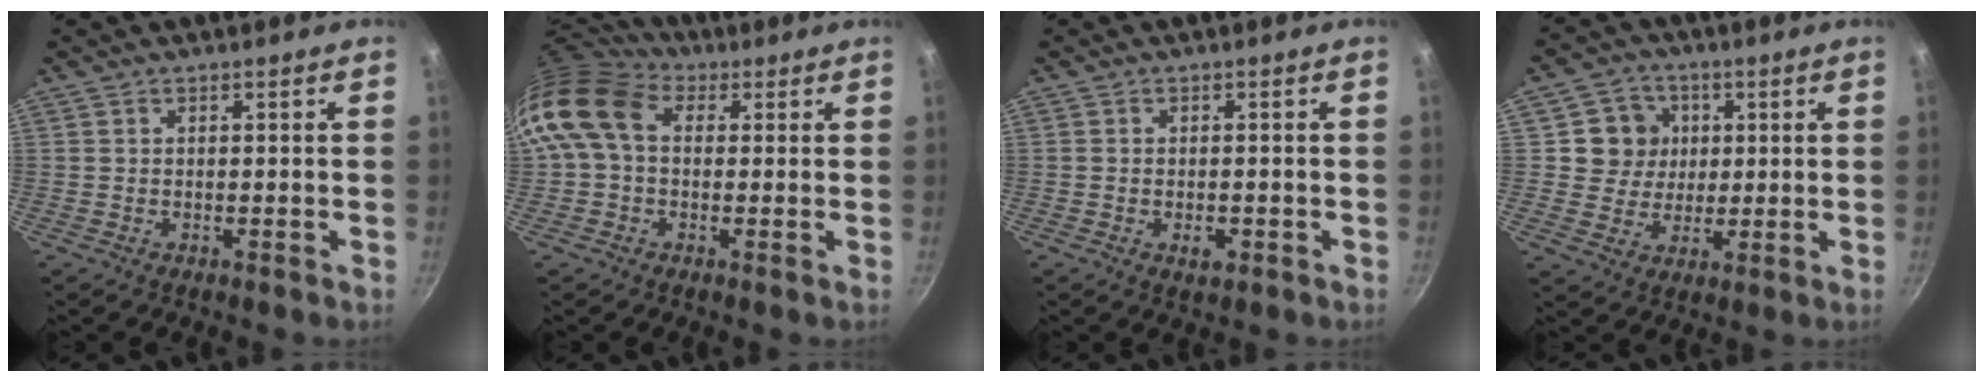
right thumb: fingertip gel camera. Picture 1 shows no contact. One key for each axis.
{"total": 11.5, "fx": 1.9, "fy": 8.4, "fz": 7.6, "tx": -0.133, "ty": 0.017, "tz": 0.015}
{"total": 2.5, "fx": -0.9, "fy": 1.3, "fz": 1.9, "tx": -0.028, "ty": 0.004, "tz": -0.013}
{"total": 8.2, "fx": 1.7, "fy": 7.7, "fz": 2.2, "tx": 0.001, "ty": 0.002, "tz": 0.025}